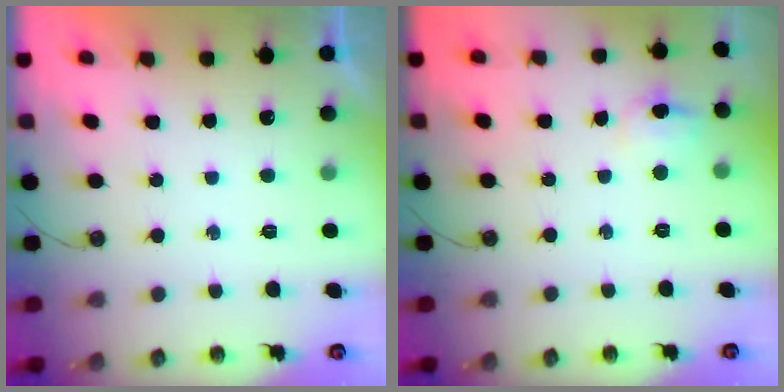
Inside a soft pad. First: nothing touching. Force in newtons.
{"total": 4.8, "press": 4.6, "slide": 1.2}